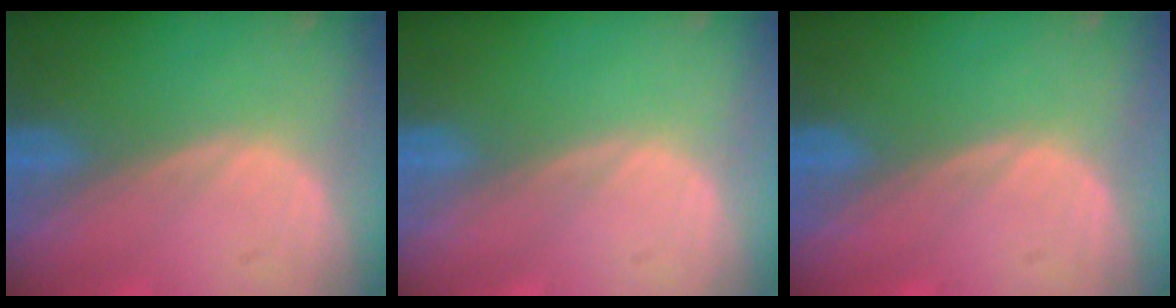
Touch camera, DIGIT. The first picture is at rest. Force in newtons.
{"total": 0.0}
{"total": 0.0}